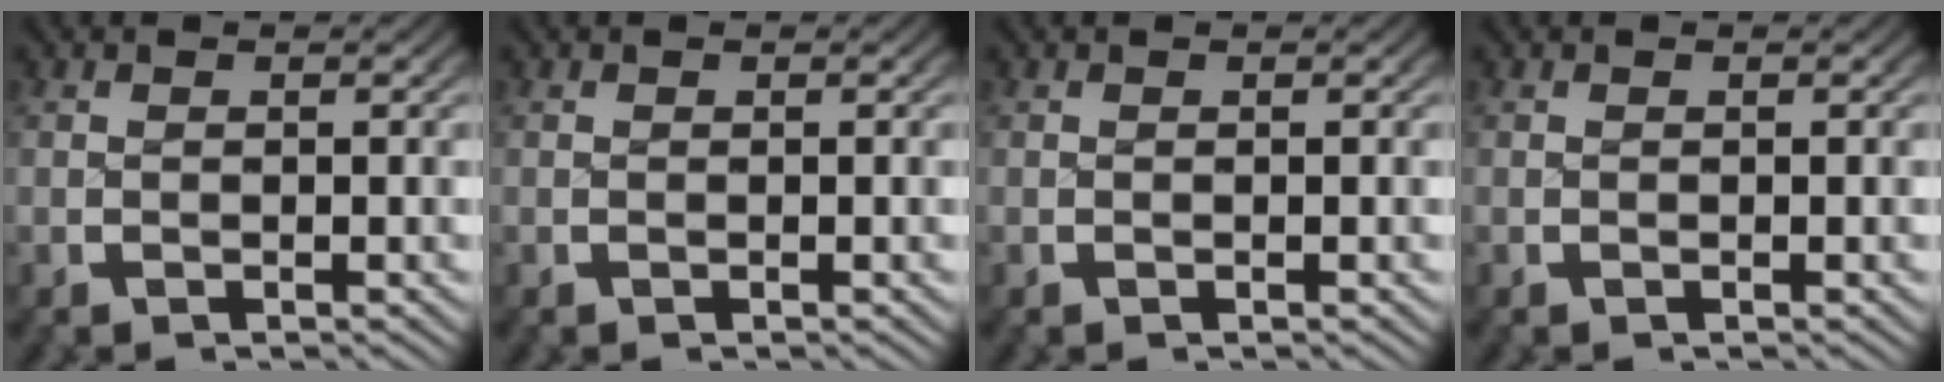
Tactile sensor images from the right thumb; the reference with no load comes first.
{"total": 0.0}
{"total": 0.0}
{"total": 0.0}